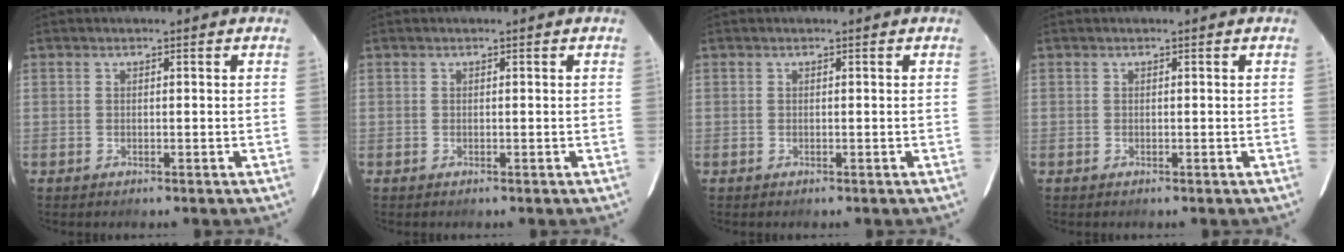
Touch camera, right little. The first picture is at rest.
{"total": 0.0}
{"total": 0.0}
{"total": 0.0}